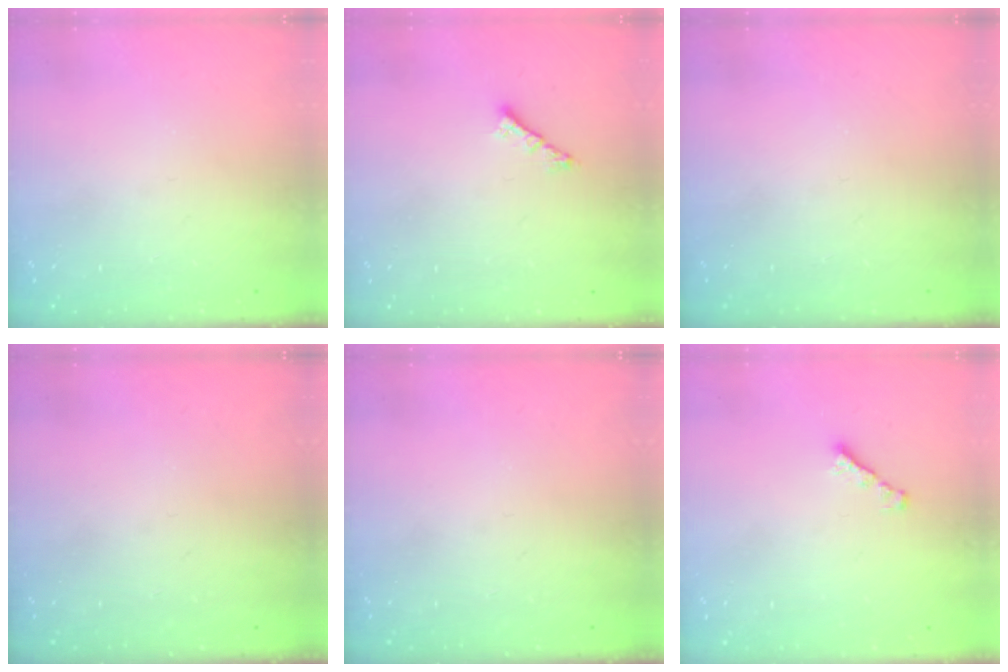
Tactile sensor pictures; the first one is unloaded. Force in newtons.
{"total": 0.8, "press": 0.7, "slide": 0.4}
{"total": 0.0}
{"total": 0.0}
{"total": 0.0}
{"total": 1.6, "press": 1.5, "slide": 0.5}